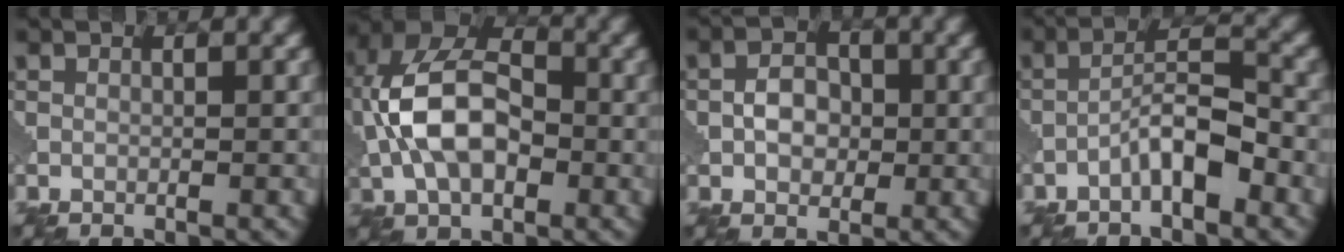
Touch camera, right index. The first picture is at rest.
{"total": 9.6, "force": [-0.7, 6.0, 7.5], "torque": [-0.158, 0.018, -0.026]}
{"total": 3.2, "force": [-0.3, 2.4, 2.2], "torque": [-0.036, 0.005, -0.011]}
{"total": 4.4, "force": [-2.4, 1.0, 3.5], "torque": [-0.060, 0.018, -0.051]}